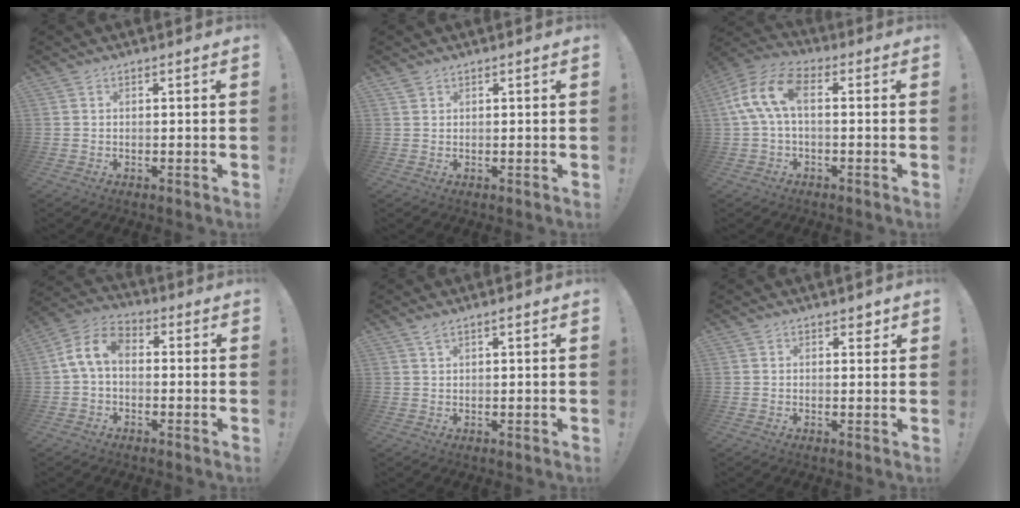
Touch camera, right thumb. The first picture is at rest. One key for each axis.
{"total": 1.3, "fx": 1.0, "fy": 0.7, "fz": 0.4, "tx": -0.004, "ty": -0.003, "tz": 0.018}
{"total": 11.4, "fx": 1.5, "fy": 5.9, "fz": 9.6, "tx": -0.198, "ty": 0.008, "tz": 0.032}
{"total": 9.3, "fx": 0.4, "fy": 5.9, "fz": 7.2, "tx": -0.141, "ty": 0.013, "tz": 0.010}
{"total": 2.0, "fx": 1.2, "fy": 0.6, "fz": 1.5, "tx": -0.025, "ty": 0.001, "tz": 0.020}
{"total": 2.0, "fx": 1.3, "fy": 1.2, "fz": 1.0, "tx": 0.002, "ty": -0.007, "tz": 0.018}